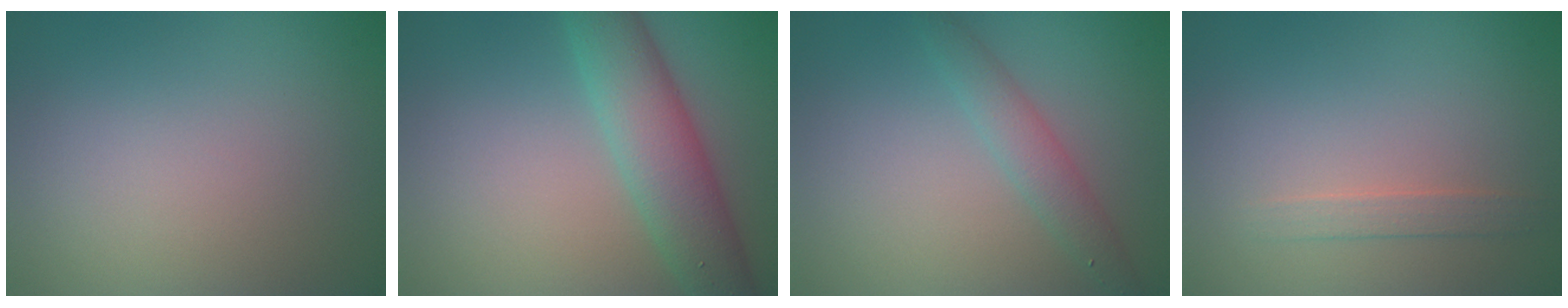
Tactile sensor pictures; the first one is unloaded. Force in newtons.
{"total": 6.2, "press": 6.2, "slide": 0.2}
{"total": 2.3, "press": 2.3, "slide": 0.0}
{"total": 1.3, "press": 1.3, "slide": 0.1}